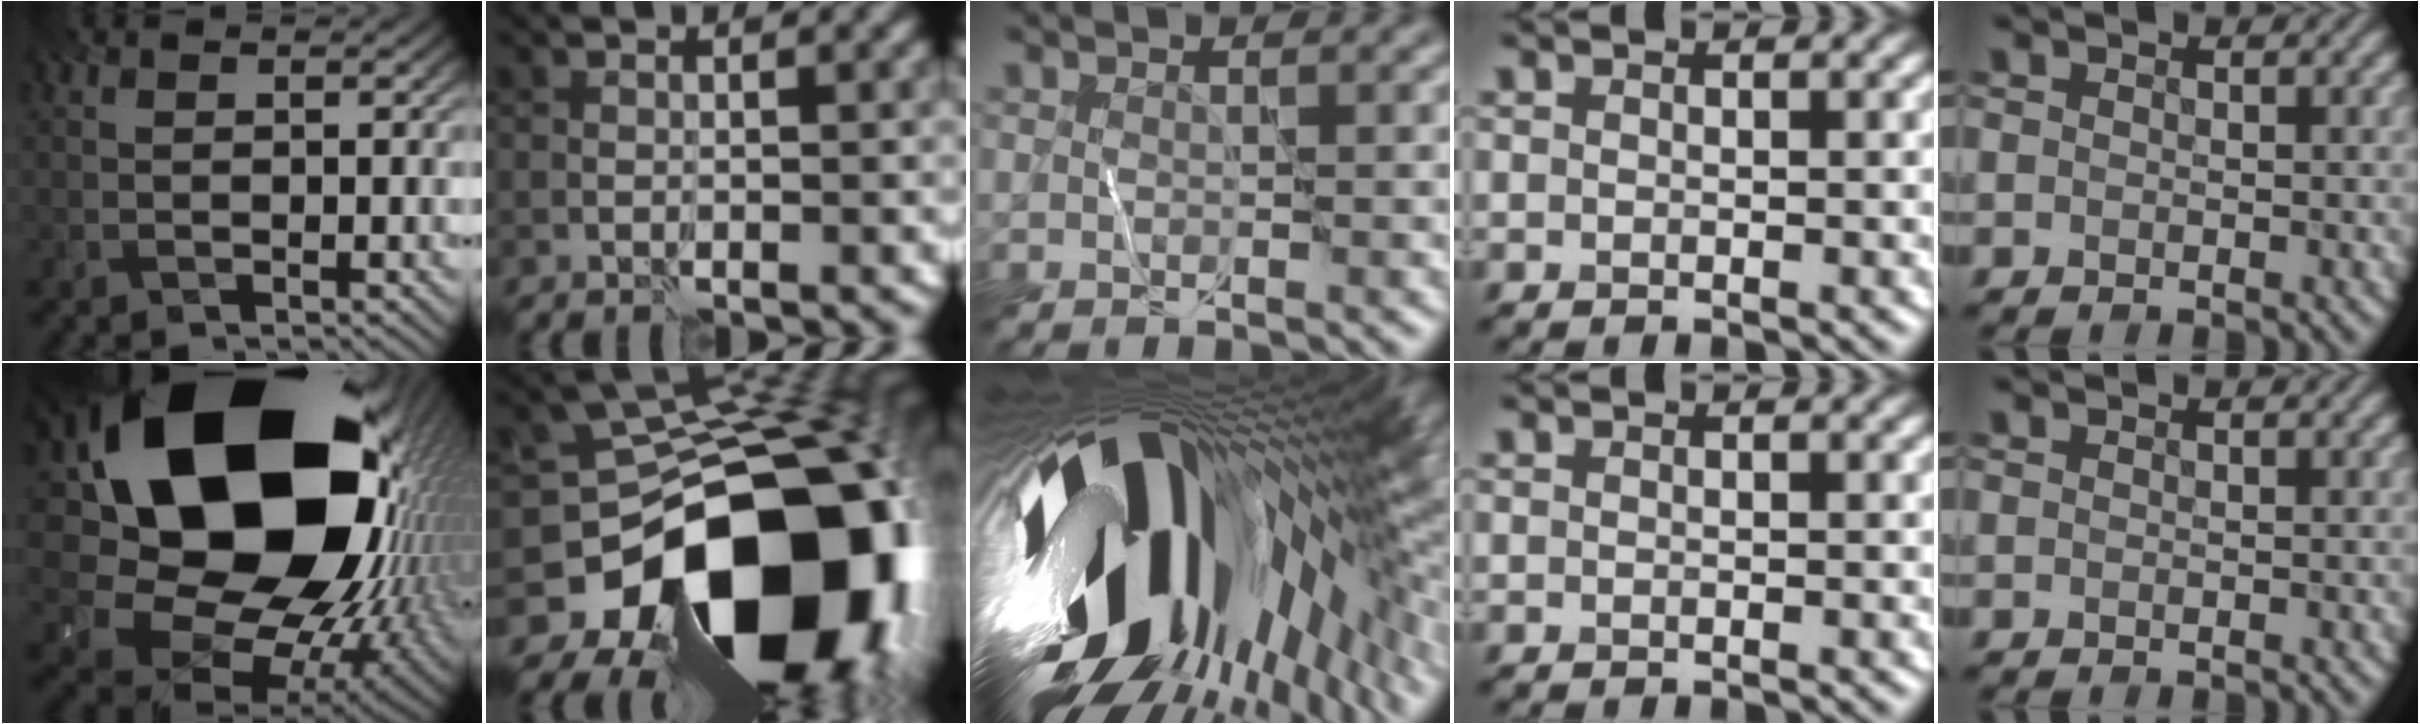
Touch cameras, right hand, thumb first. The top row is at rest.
{"thumb": {"total": 22.9, "force": [5.8, 16.8, 14.4], "torque": [-0.313, -0.057, 0.140]}, "index": {"total": 20.1, "force": [-7.7, 14.1, 12.1], "torque": [-0.172, -0.043, -0.108]}, "middle": {"total": 20.6, "force": [-1.6, 10.6, 17.6], "torque": [-0.298, -0.067, -0.027]}}